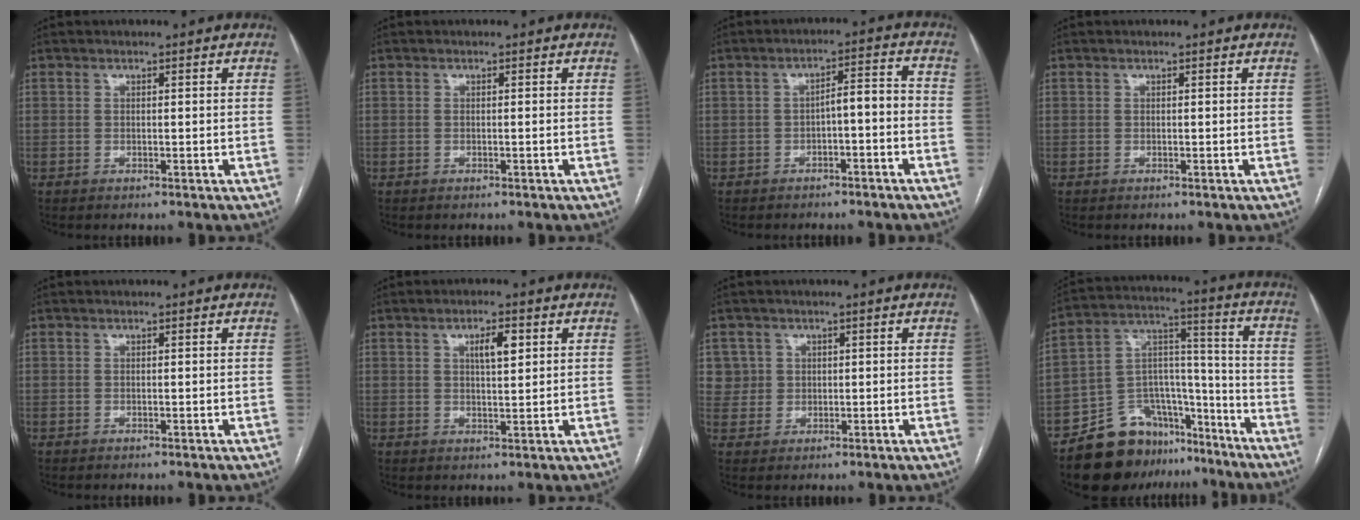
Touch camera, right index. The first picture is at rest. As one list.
[{"total": 0.0}, {"total": 4.7, "force": [-1.7, 1.3, 4.2], "torque": [-0.062, 0.027, -0.022]}, {"total": 0.0}, {"total": 0.0}, {"total": 4.0, "force": [1.5, 0.9, 3.5], "torque": [-0.060, 0.003, 0.026]}, {"total": 3.4, "force": [1.1, 3.2, -0.4], "torque": [0.028, 0.008, 0.018]}, {"total": 16.5, "force": [-12.4, 9.3, 5.6], "torque": [-0.076, 0.074, -0.202]}]